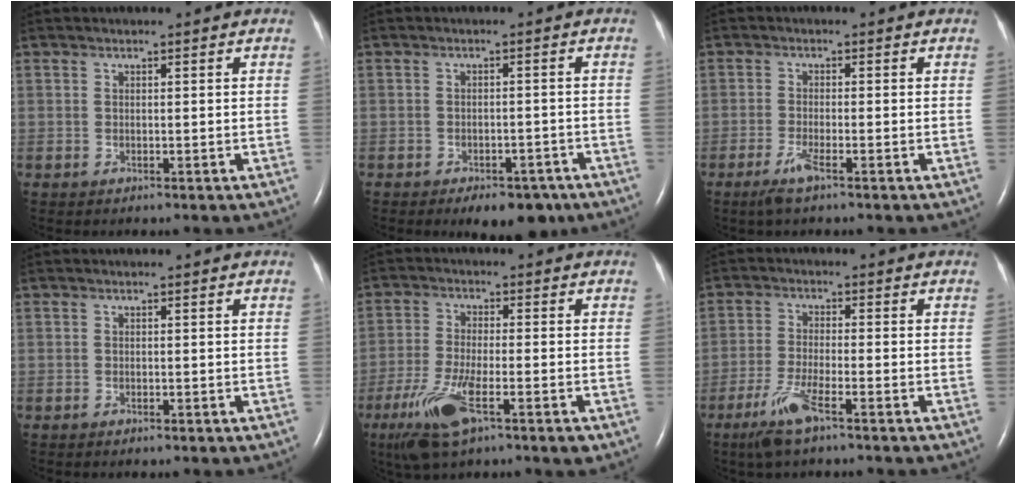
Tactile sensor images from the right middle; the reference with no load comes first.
{"total": 7.4, "force": [-5.3, 3.6, 3.6], "torque": [-0.039, 0.010, -0.068]}
{"total": 3.0, "force": [-1.9, 0.1, 2.3], "torque": [-0.057, -0.008, -0.041]}
{"total": 0.6, "force": [-0.5, 0.2, 0.3], "torque": [-0.013, -0.002, -0.006]}
{"total": 10.3, "force": [-5.4, 1.8, 8.5], "torque": [-0.174, -0.024, -0.095]}
{"total": 6.3, "force": [-4.1, 0.6, 4.7], "torque": [-0.110, -0.013, -0.079]}